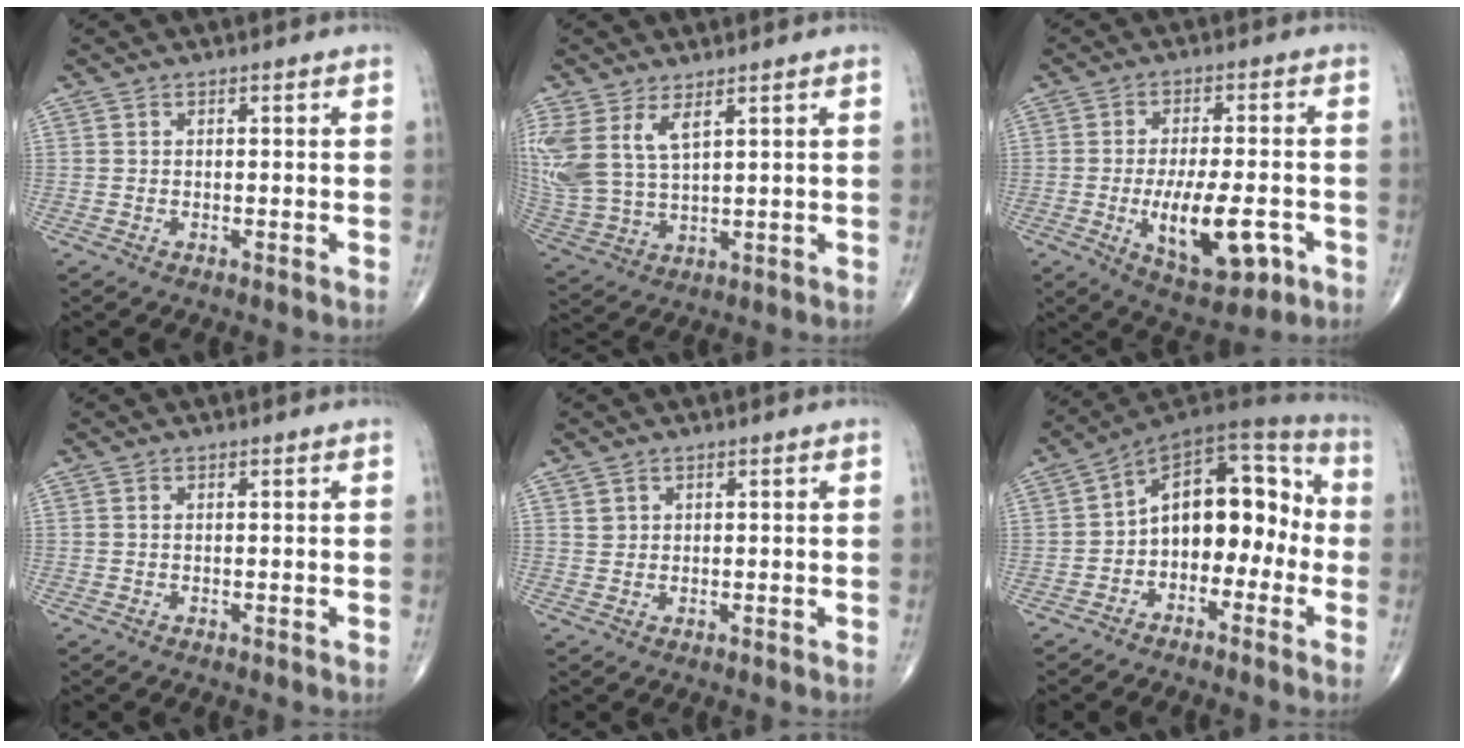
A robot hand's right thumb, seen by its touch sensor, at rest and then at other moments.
{"total": 11.8, "force": [5.4, 5.7, 8.8], "torque": [-0.210, -0.019, 0.122]}
{"total": 13.1, "force": [-3.9, 5.4, 11.3], "torque": [-0.168, 0.007, -0.049]}
{"total": 0.0}
{"total": 1.4, "force": [0.8, 1.1, 0.3], "torque": [0.008, -0.004, 0.012]}
{"total": 14.8, "force": [-2.0, 9.4, 11.2], "torque": [-0.119, 0.056, -0.045]}